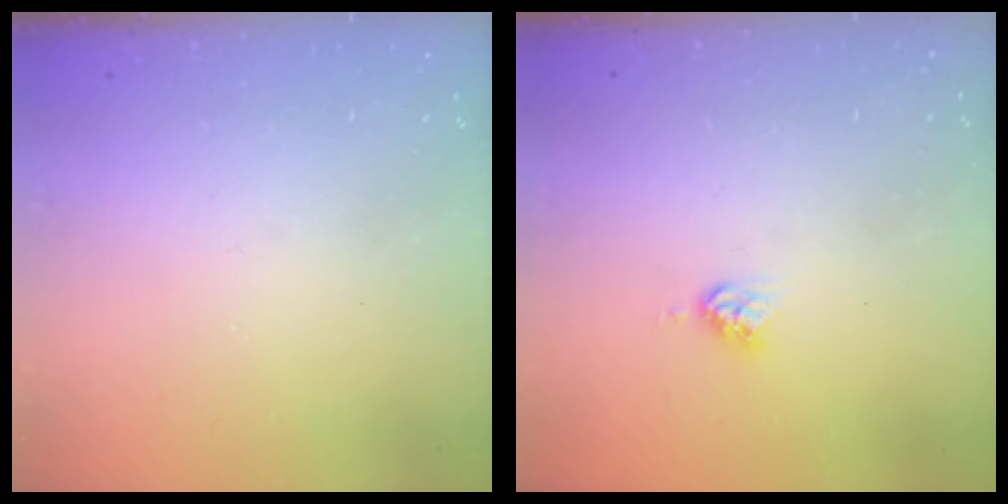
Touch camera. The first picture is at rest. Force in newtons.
{"total": 4.4, "press": 4.3, "slide": 0.6}